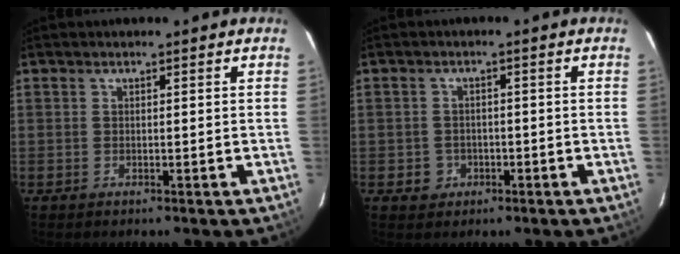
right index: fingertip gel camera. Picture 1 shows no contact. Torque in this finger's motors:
{"motor_torque": [-0.05, -0.03, -0.43, -0.16]}